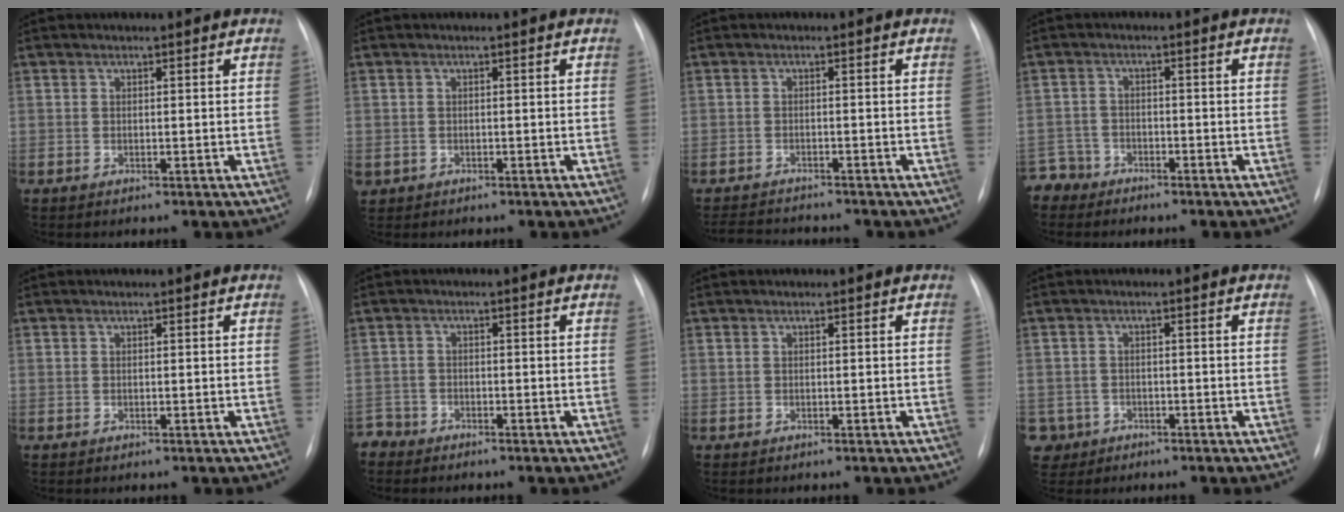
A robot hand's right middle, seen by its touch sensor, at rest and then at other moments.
{"total": 1.4, "force": [-0.5, 1.3, 0.3], "torque": [-0.010, 0.003, -0.001]}
{"total": 6.4, "force": [-6.2, 0.8, 1.6], "torque": [-0.025, -0.008, -0.095]}
{"total": 3.9, "force": [-3.3, 1.9, -1.0], "torque": [0.018, 0.001, -0.068]}
{"total": 0.0}
{"total": 2.7, "force": [-2.4, 1.1, -0.8], "torque": [0.011, 0.000, -0.049]}
{"total": 0.0}
{"total": 4.2, "force": [-2.1, 3.6, -0.3], "torque": [0.002, 0.009, -0.036]}